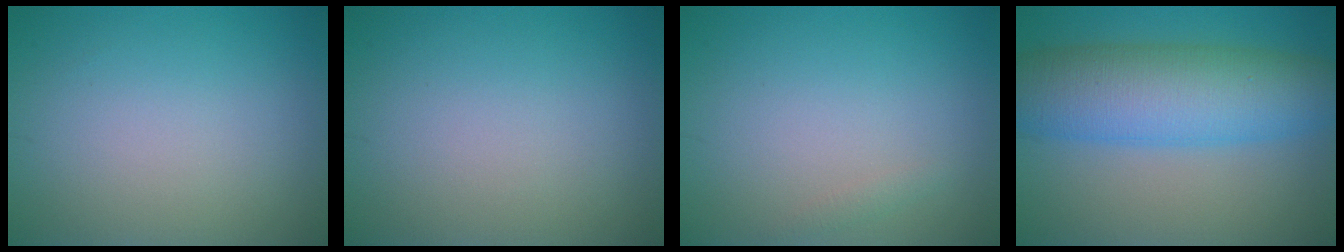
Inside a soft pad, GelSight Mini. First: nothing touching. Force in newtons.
{"total": 0.0}
{"total": 0.6, "press": 0.6, "slide": 0.0}
{"total": 9.5, "press": 9.5, "slide": 0.0}